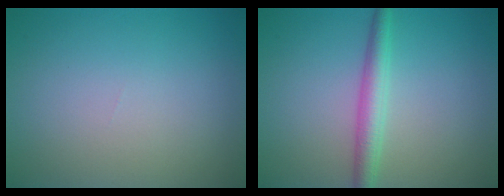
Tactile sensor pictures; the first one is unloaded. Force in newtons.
{"total": 2.9, "press": 2.9, "slide": 0.1}